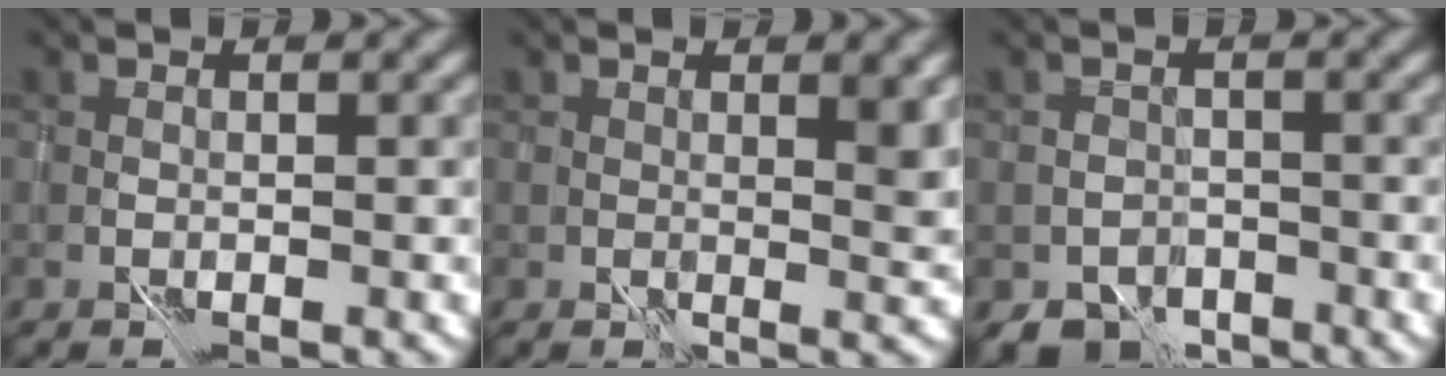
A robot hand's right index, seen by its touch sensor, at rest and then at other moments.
{"total": 2.7, "force": [1.8, 0.1, 2.0], "torque": [-0.024, 0.002, 0.033]}
{"total": 2.8, "force": [-1.8, 2.0, 0.7], "torque": [0.005, 0.002, -0.031]}